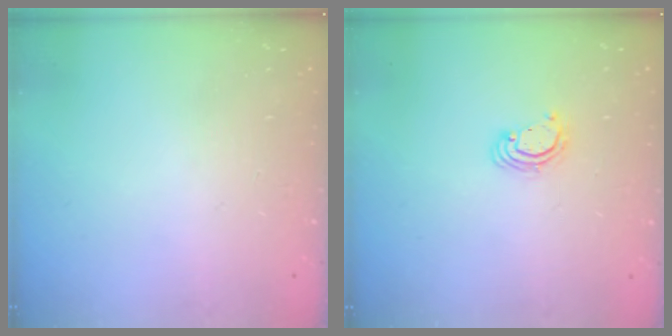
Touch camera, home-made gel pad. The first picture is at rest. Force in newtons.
{"total": 2.8, "press": 2.8, "slide": 0.2}